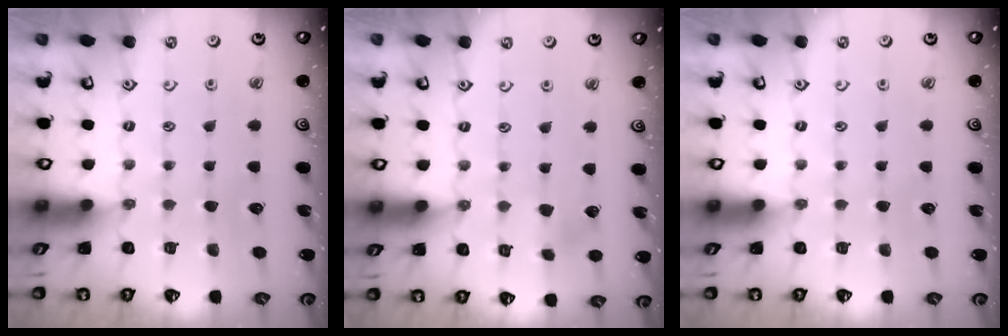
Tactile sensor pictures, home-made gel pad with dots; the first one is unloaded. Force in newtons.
{"total": 3.4, "press": 3.4, "slide": 0.3}
{"total": 0.0}